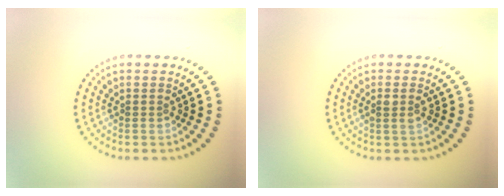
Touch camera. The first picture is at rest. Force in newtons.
{"total": 1.3, "press": 1.2, "slide": 0.5}